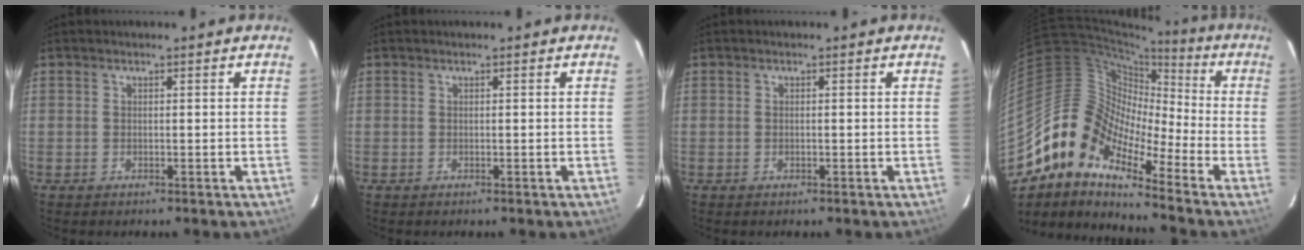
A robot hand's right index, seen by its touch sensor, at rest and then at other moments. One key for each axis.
{"total": 0.0}
{"total": 0.0}
{"total": 13.3, "fx": -9.3, "fy": 6.0, "fz": 7.4, "tx": -0.115, "ty": 0.014, "tz": -0.201}